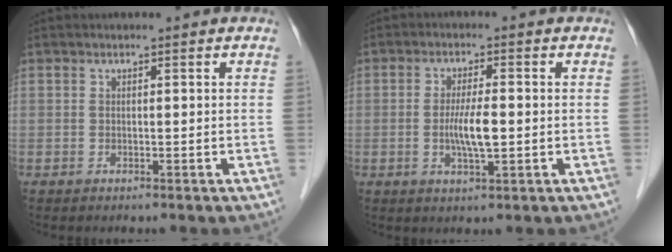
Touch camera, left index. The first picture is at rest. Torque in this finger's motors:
{"motor_torque": [0.91, 0.79, 0.30, 0.09]}